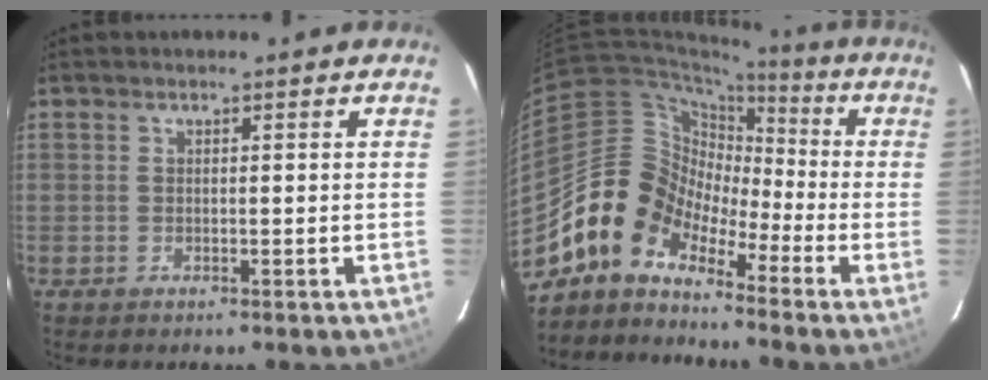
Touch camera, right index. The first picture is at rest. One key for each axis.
{"total": 9.8, "fx": -7.1, "fy": 6.3, "fz": 2.4, "tx": -0.046, "ty": 0.042, "tz": -0.162}